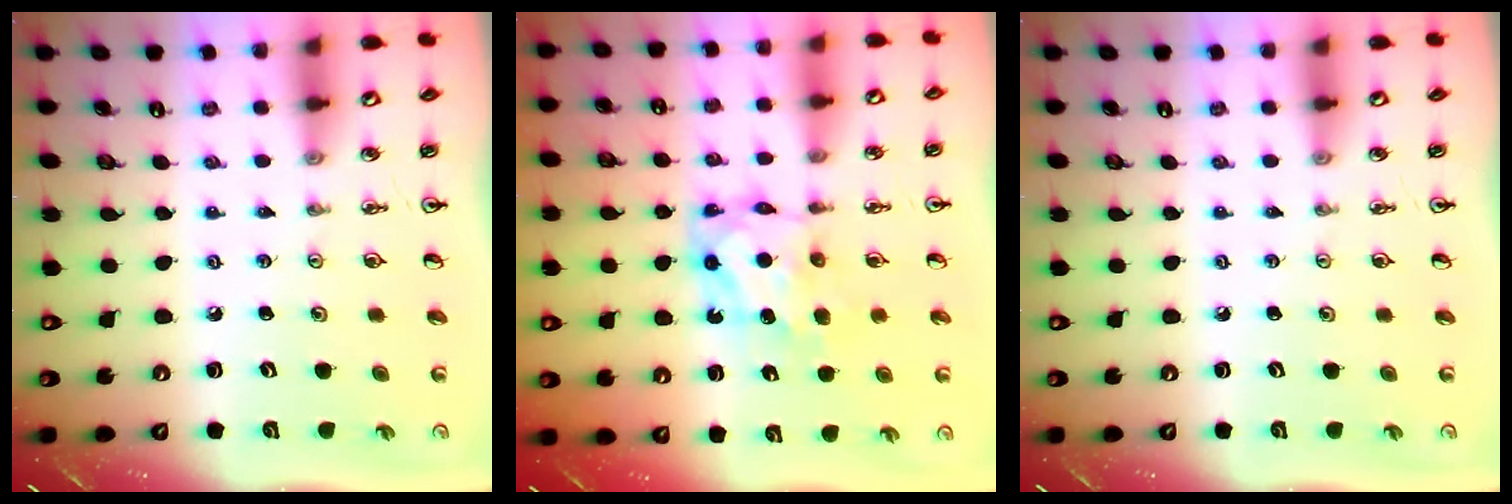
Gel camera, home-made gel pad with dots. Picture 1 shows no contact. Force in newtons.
{"total": 6.6, "press": 6.6, "slide": 0.3}
{"total": 0.0}